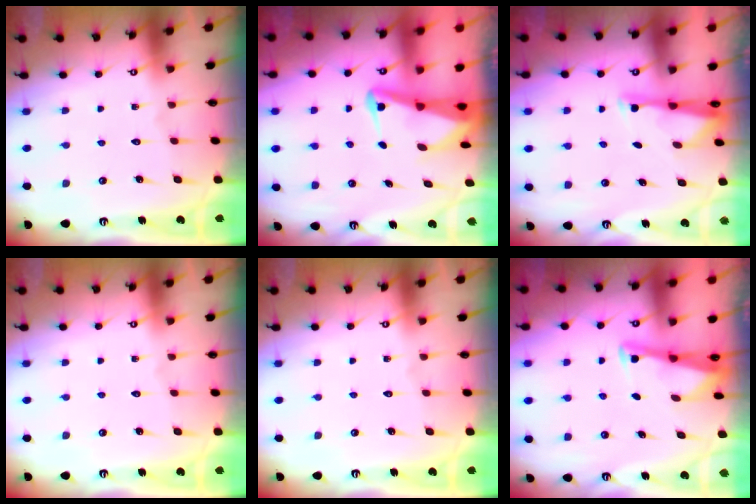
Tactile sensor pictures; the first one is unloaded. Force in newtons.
{"total": 4.0, "press": 3.9, "slide": 0.9}
{"total": 2.9, "press": 2.8, "slide": 0.6}
{"total": 0.0}
{"total": 0.0}
{"total": 2.8, "press": 2.8, "slide": 0.3}